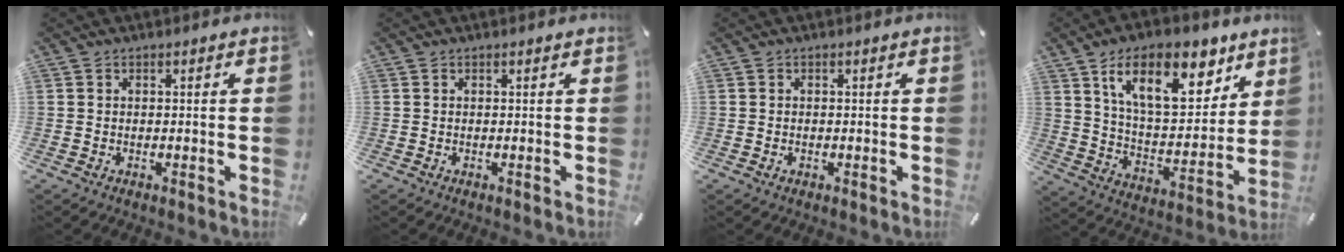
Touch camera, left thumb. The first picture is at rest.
{"total": 0.0}
{"total": 0.6, "force": [-0.2, 0.4, 0.4], "torque": [-0.008, -0.001, -0.004]}
{"total": 19.5, "force": [11.5, 9.6, 12.4], "torque": [-0.189, -0.049, 0.193]}